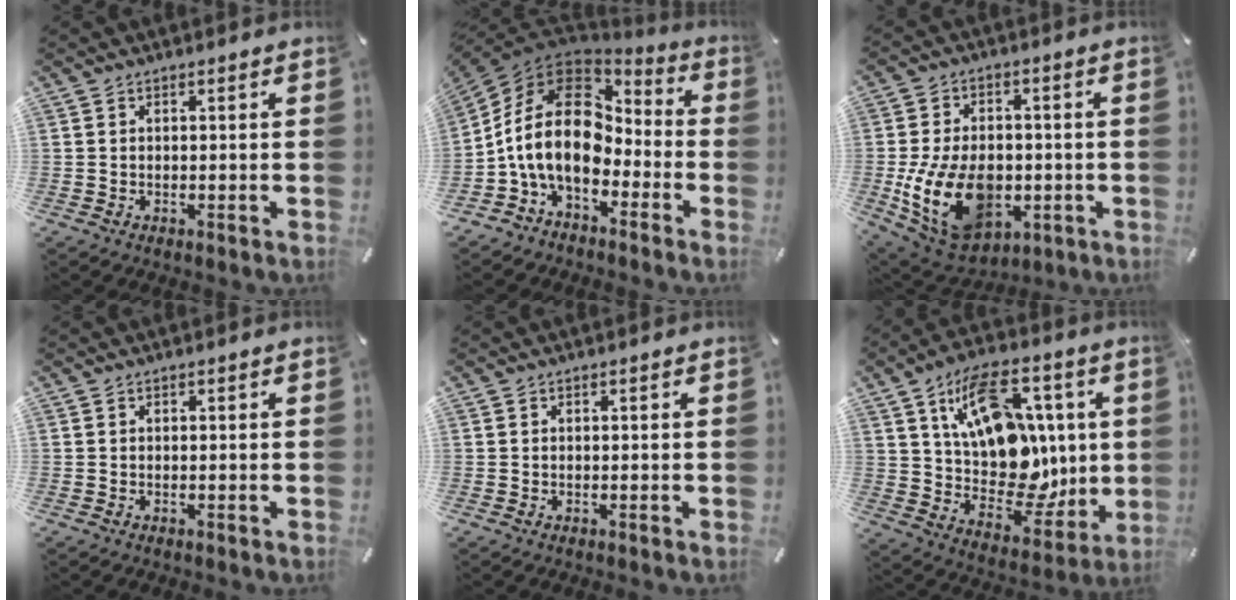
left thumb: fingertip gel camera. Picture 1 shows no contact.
{"total": 18.5, "force": [-1.9, 13.1, 13.0], "torque": [-0.276, 0.018, -0.037]}
{"total": 17.3, "force": [-3.2, 12.0, 12.1], "torque": [-0.242, 0.005, -0.047]}
{"total": 0.0}
{"total": 0.0}
{"total": 19.7, "force": [7.0, 13.3, 12.8], "torque": [-0.218, -0.039, 0.128]}